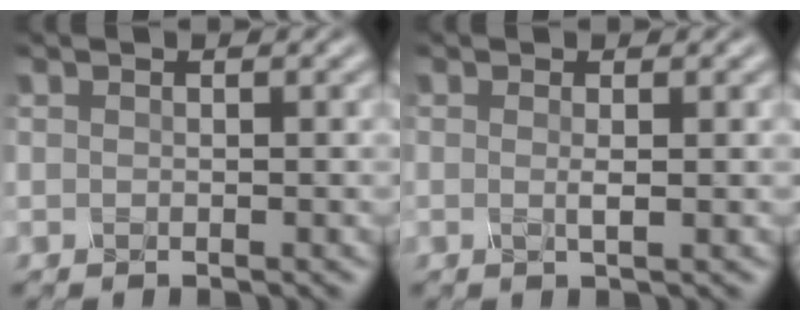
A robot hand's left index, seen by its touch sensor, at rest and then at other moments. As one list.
[{"total": 0.9, "force": [-0.1, 0.1, 0.9], "torque": [-0.014, -0.004, -0.004]}]